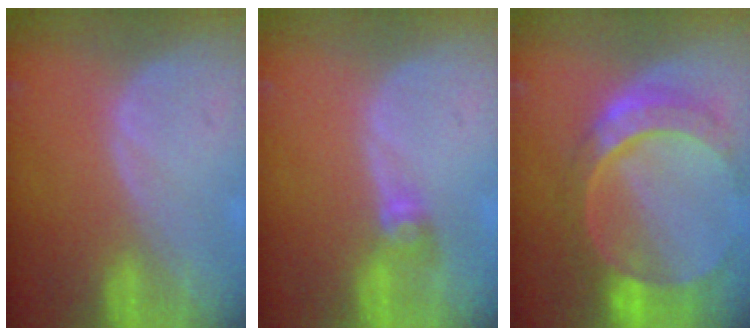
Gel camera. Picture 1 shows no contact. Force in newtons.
{"total": 2.6, "press": 2.5, "slide": 0.6}
{"total": 10.8, "press": 9.1, "slide": 5.8}